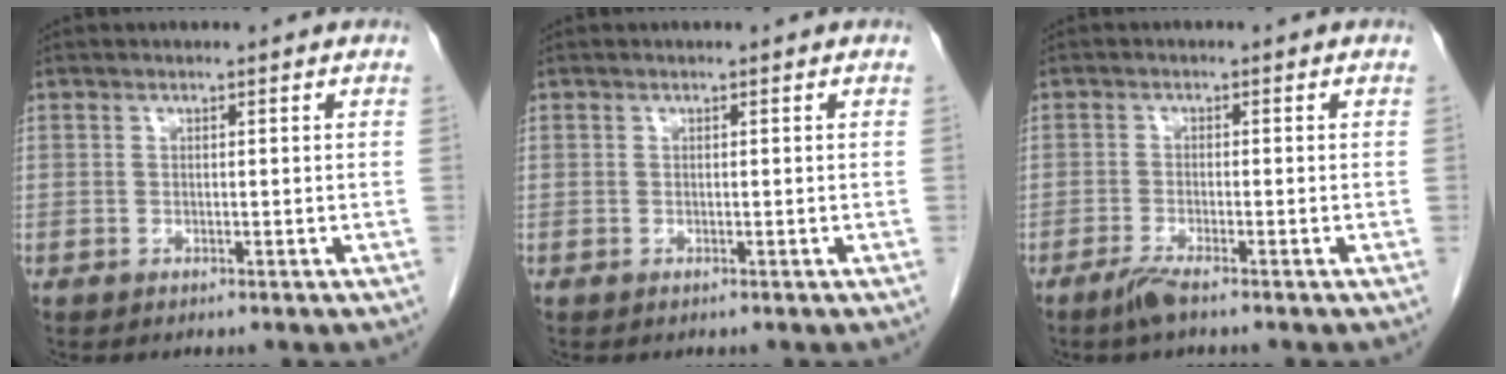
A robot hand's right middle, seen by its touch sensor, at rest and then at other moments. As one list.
[{"total": 0.0}, {"total": 2.6, "force": [-2.0, -0.2, 1.7], "torque": [-0.042, -0.006, -0.043]}]